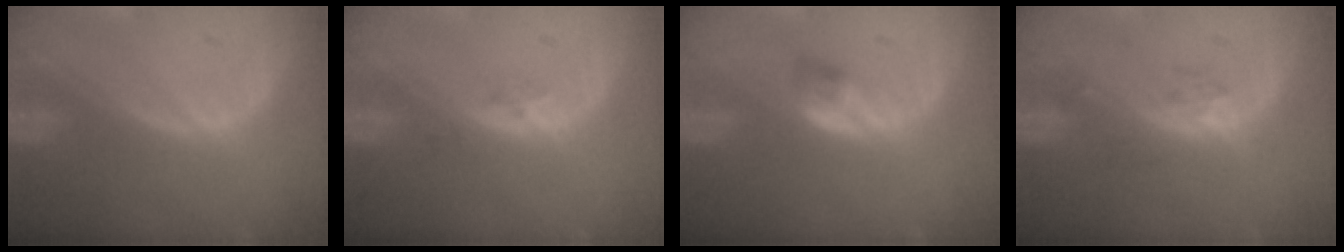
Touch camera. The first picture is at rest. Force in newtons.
{"total": 1.6, "press": 1.2, "slide": 1.0}
{"total": 2.8, "press": 2.5, "slide": 1.3}
{"total": 2.6, "press": 2.6, "slide": 0.2}